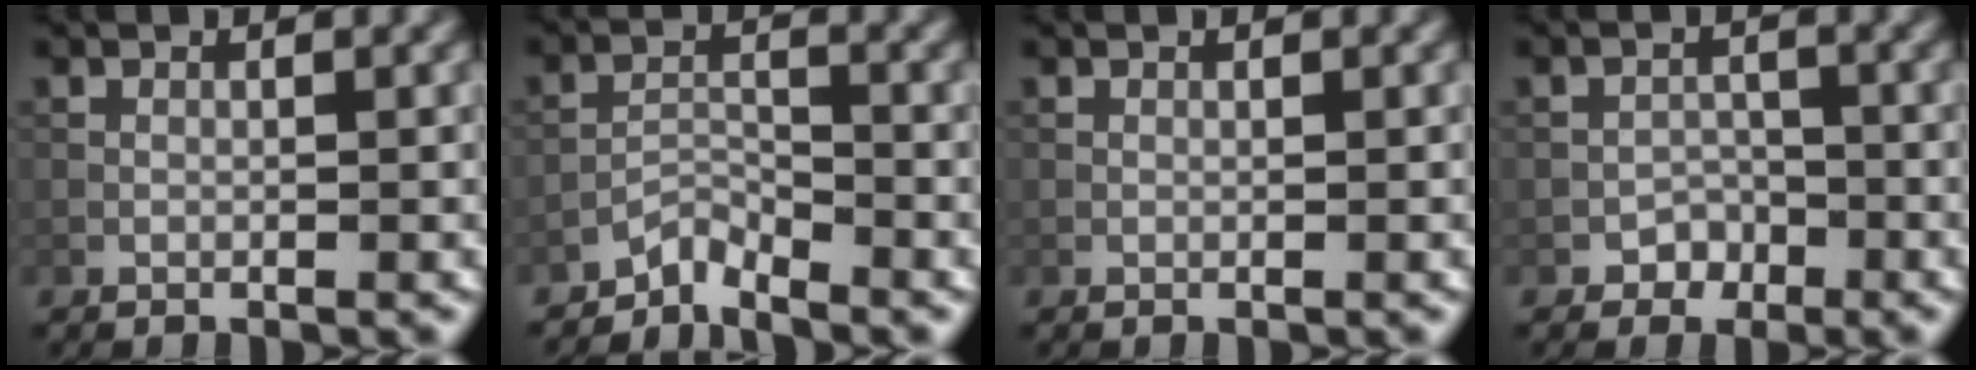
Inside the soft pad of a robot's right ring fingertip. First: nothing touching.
{"total": 2.2, "force": [-2.2, 0.3, 0.4], "torque": [-0.003, 0.009, -0.047]}
{"total": 0.0}
{"total": 1.8, "force": [-1.2, 1.3, 0.2], "torque": [0.004, 0.008, -0.020]}